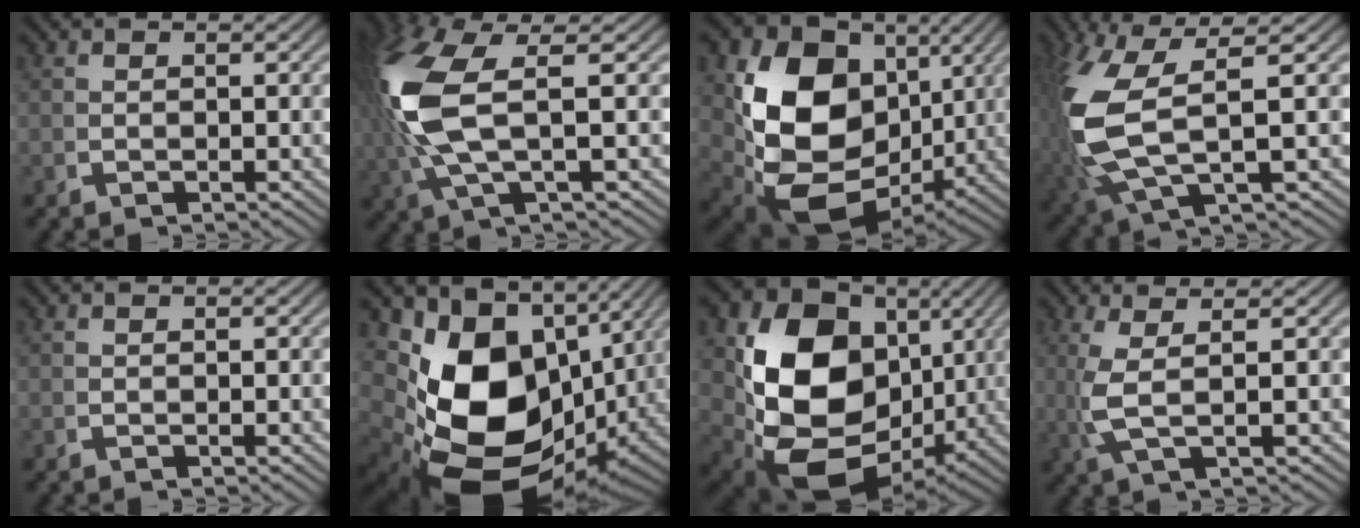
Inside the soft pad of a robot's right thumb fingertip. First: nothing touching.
{"total": 9.6, "force": [1.4, 4.1, 8.5], "torque": [-0.206, -0.001, 0.034]}
{"total": 21.3, "force": [-1.6, 15.4, 14.6], "torque": [-0.304, -0.087, 0.014]}
{"total": 10.7, "force": [-0.3, 5.8, 9.0], "torque": [-0.217, -0.027, 0.014]}
{"total": 0.0}
{"total": 20.9, "force": [-2.4, 13.7, 15.6], "torque": [-0.308, -0.077, 0.008]}
{"total": 23.9, "force": [-1.3, 17.1, 16.6], "torque": [-0.333, -0.089, 0.019]}
{"total": 4.4, "force": [1.1, 1.0, 4.1], "torque": [-0.100, 0.000, 0.031]}